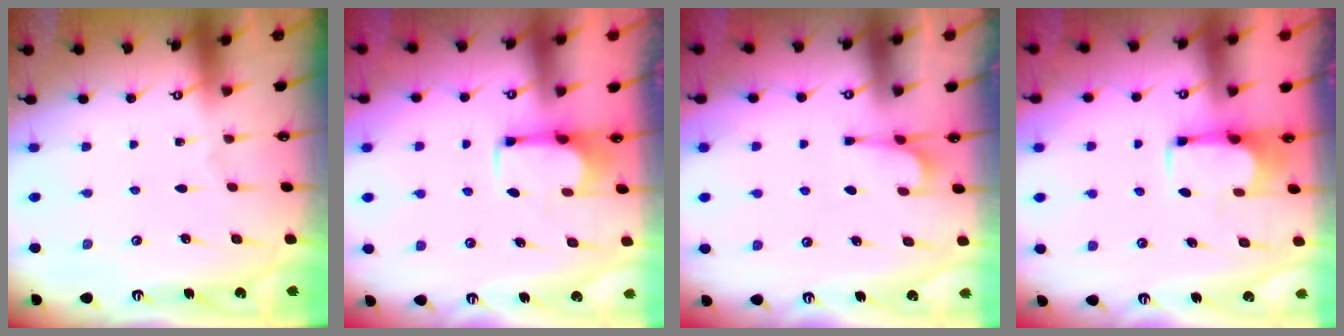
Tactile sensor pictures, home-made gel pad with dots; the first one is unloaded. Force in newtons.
{"total": 2.5, "press": 2.3, "slide": 0.8}
{"total": 2.8, "press": 2.7, "slide": 0.9}
{"total": 1.7, "press": 1.6, "slide": 0.7}